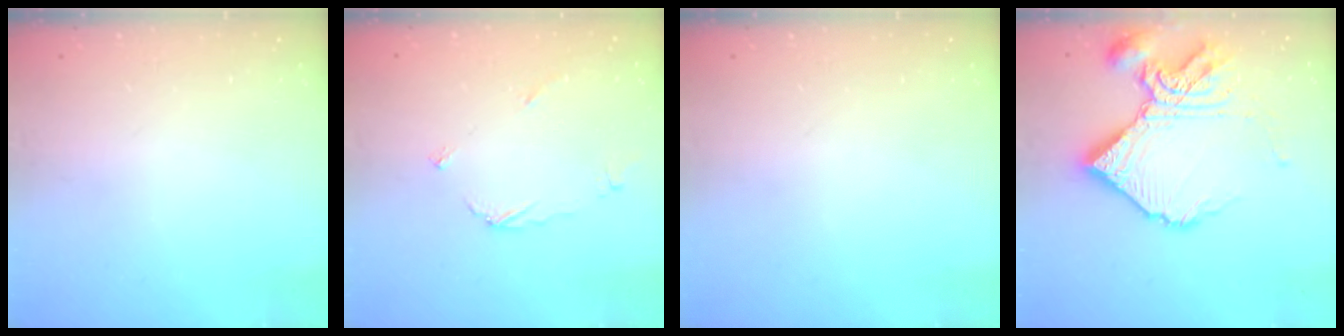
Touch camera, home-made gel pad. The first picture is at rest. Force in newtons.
{"total": 3.4, "press": 3.4, "slide": 0.3}
{"total": 0.0}
{"total": 15.1, "press": 15.1, "slide": 1.4}